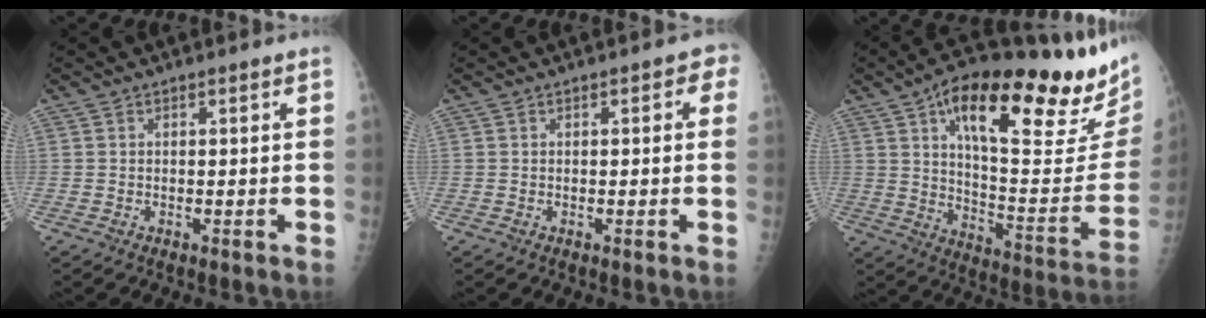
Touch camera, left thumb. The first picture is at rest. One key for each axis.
{"total": 2.5, "fx": 0.5, "fy": 1.3, "fz": 2.1, "tx": -0.007, "ty": 0.004, "tz": -0.001}
{"total": 31.7, "fx": 17.0, "fy": 9.5, "fz": 25.1, "tx": -0.319, "ty": -0.029, "tz": 0.263}